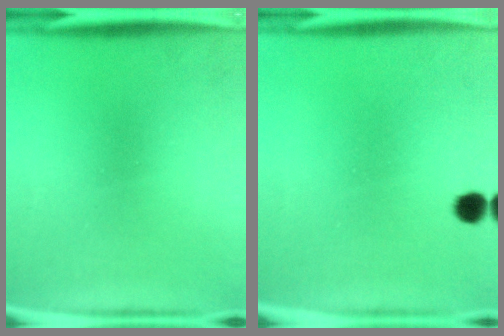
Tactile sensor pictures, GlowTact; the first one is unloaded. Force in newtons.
{"total": 3.1}